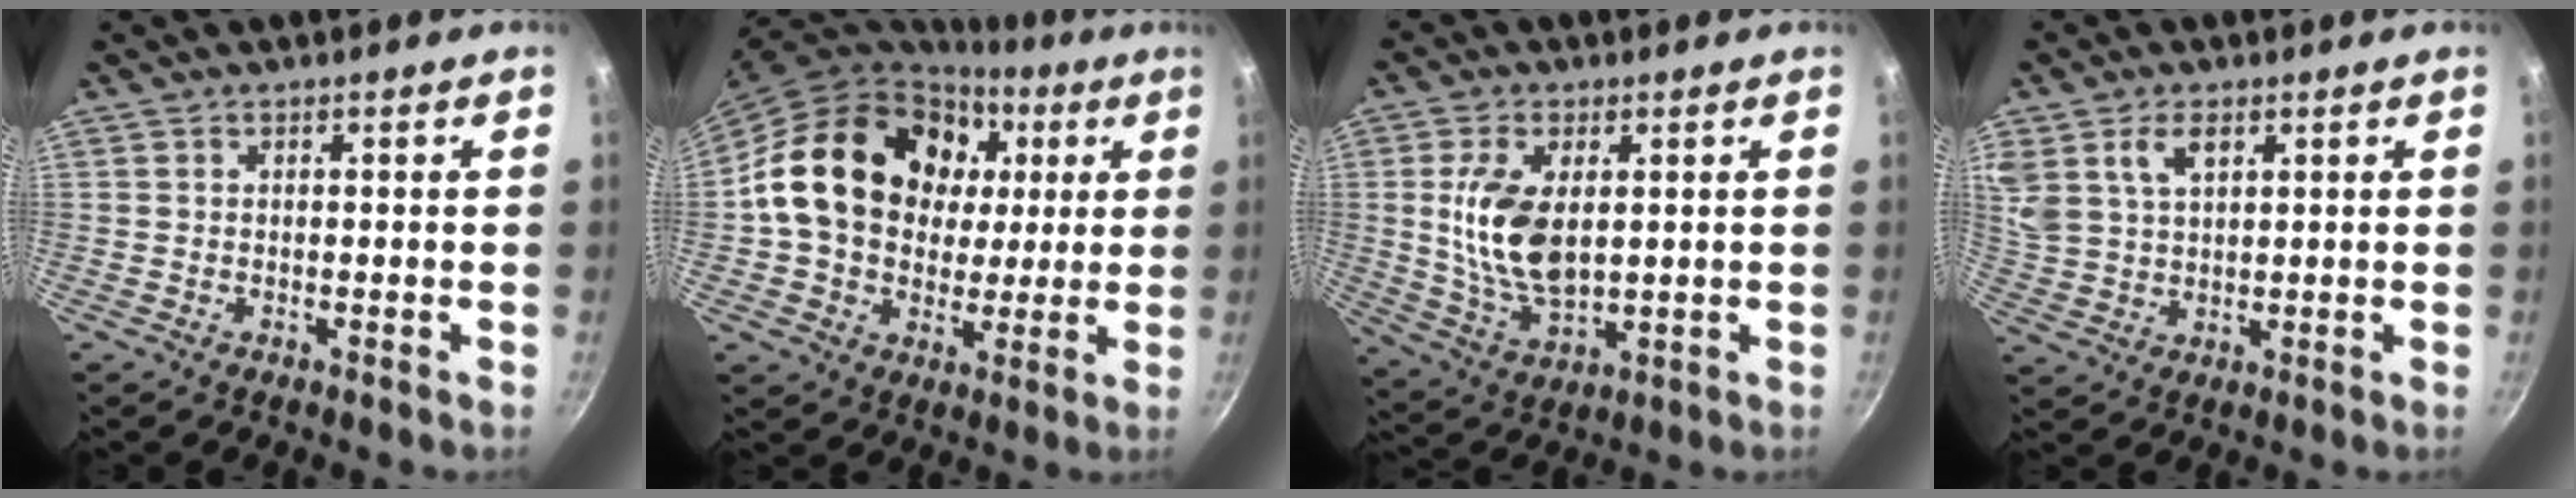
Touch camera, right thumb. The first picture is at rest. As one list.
[{"total": 22.2, "force": [4.7, 17.3, 13.0], "torque": [-0.203, 0.015, 0.078]}, {"total": 12.4, "force": [1.9, 6.7, 10.2], "torque": [-0.189, -0.015, 0.044]}, {"total": 8.3, "force": [4.2, 5.0, 5.1], "torque": [-0.088, -0.009, 0.087]}]